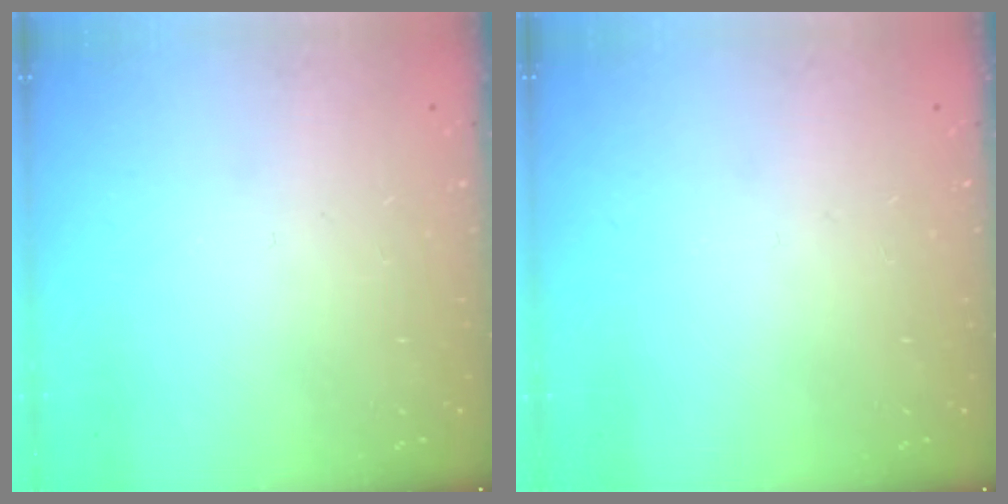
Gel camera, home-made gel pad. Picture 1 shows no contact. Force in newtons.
{"total": 0.0}